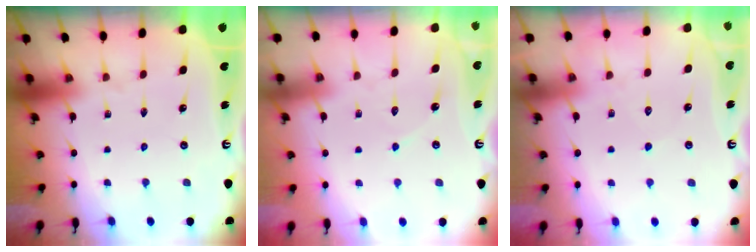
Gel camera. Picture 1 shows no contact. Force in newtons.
{"total": 3.5, "press": 3.5, "slide": 0.1}
{"total": 7.4, "press": 7.4, "slide": 0.9}